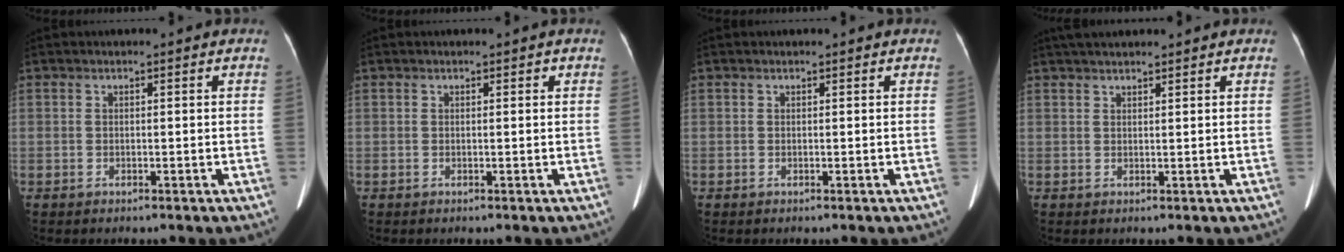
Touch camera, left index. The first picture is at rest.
{"total": 0.7, "force": [0.5, 0.2, 0.4], "torque": [-0.003, -0.001, 0.004]}
{"total": 0.8, "force": [0.7, 0.0, 0.3], "torque": [-0.007, 0.002, 0.010]}
{"total": 5.4, "force": [4.7, 0.6, 2.5], "torque": [-0.034, 0.024, 0.073]}